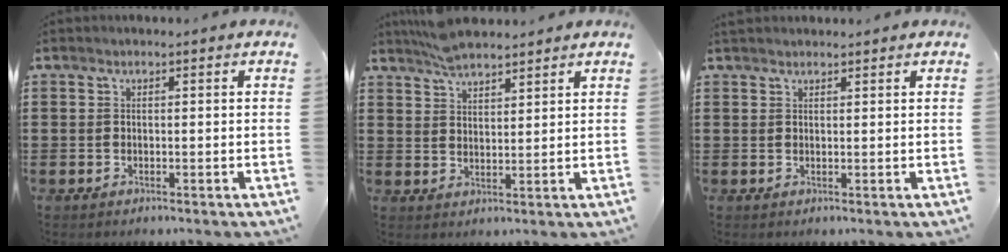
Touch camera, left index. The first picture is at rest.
{"total": 4.2, "force": [4.0, 0.9, 1.0], "torque": [-0.029, -0.008, 0.076]}
{"total": 1.1, "force": [1.0, 0.3, 0.1], "torque": [-0.004, 0.001, 0.020]}